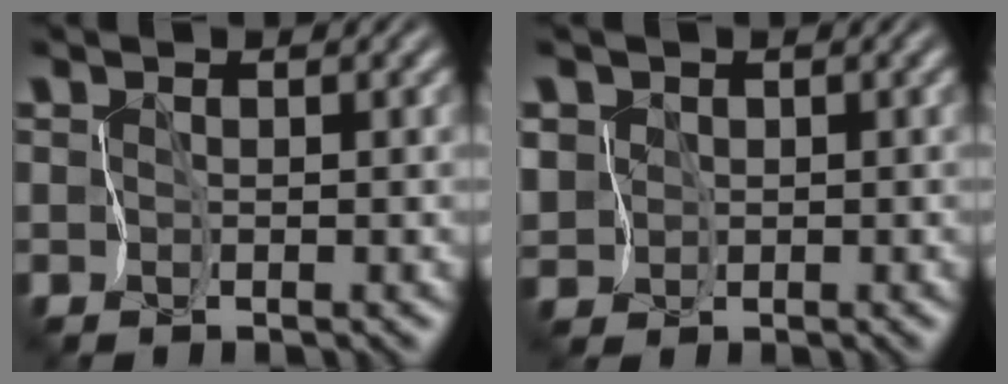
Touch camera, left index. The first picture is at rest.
{"total": 4.4, "force": [1.2, 4.0, 1.4], "torque": [-0.046, 0.023, 0.004]}